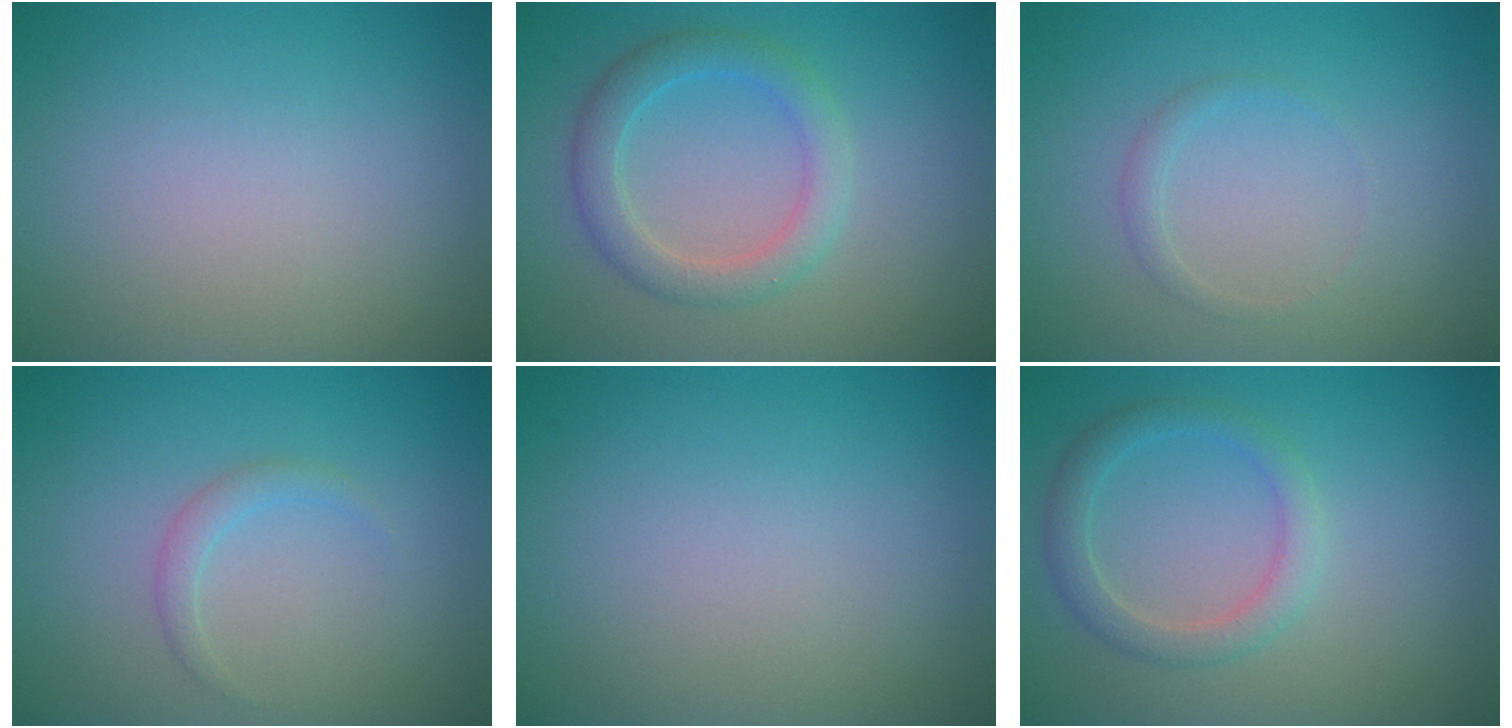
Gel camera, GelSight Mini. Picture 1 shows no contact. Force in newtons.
{"total": 3.2, "press": 3.2, "slide": 0.1}
{"total": 0.9, "press": 0.9, "slide": 0.2}
{"total": 1.2, "press": 1.1, "slide": 0.1}
{"total": 0.0}
{"total": 2.5, "press": 2.5, "slide": 0.1}